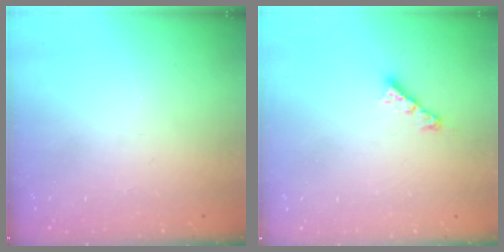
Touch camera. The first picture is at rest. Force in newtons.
{"total": 3.4, "press": 3.3, "slide": 0.4}